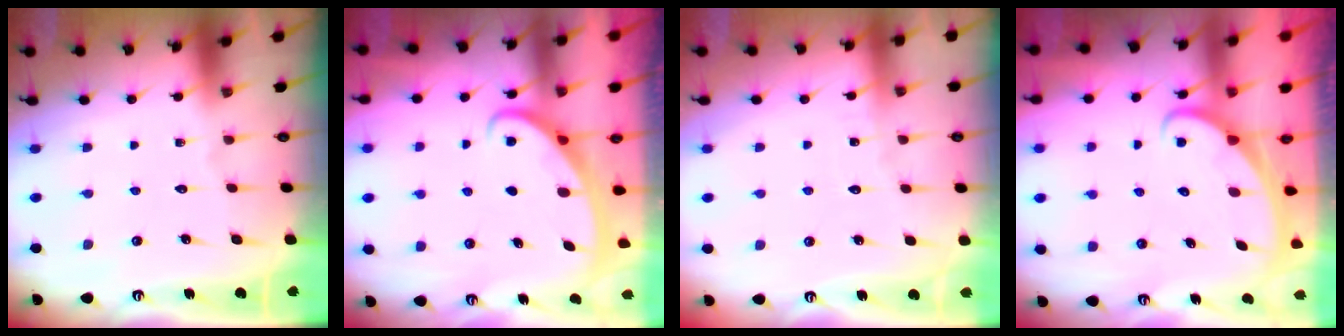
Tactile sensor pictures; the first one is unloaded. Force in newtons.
{"total": 2.8, "press": 2.8, "slide": 0.3}
{"total": 1.5, "press": 1.5, "slide": 0.2}
{"total": 2.2, "press": 2.2, "slide": 0.1}